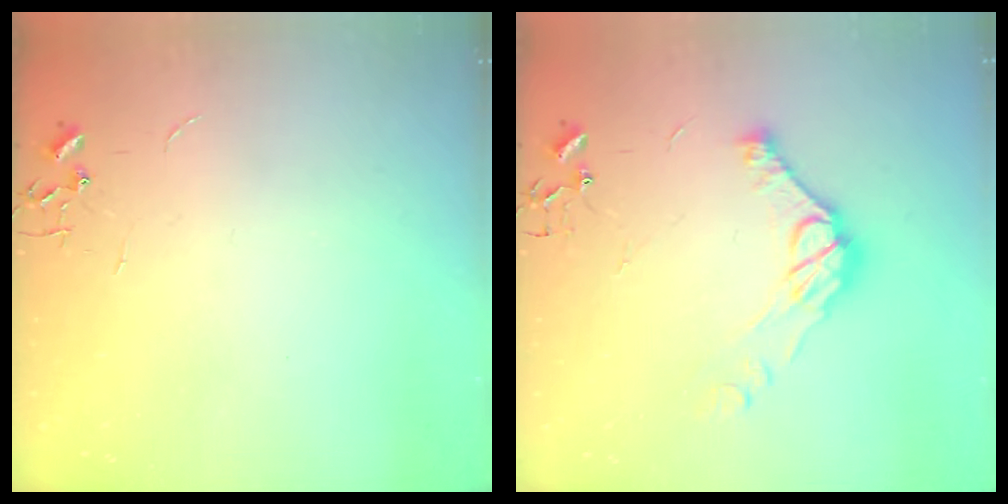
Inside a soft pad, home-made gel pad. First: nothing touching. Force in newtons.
{"total": 11.5, "press": 11.4, "slide": 0.8}